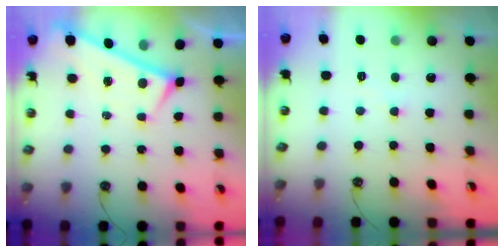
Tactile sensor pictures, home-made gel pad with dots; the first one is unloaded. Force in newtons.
{"total": 1.8, "press": 1.8, "slide": 0.3}